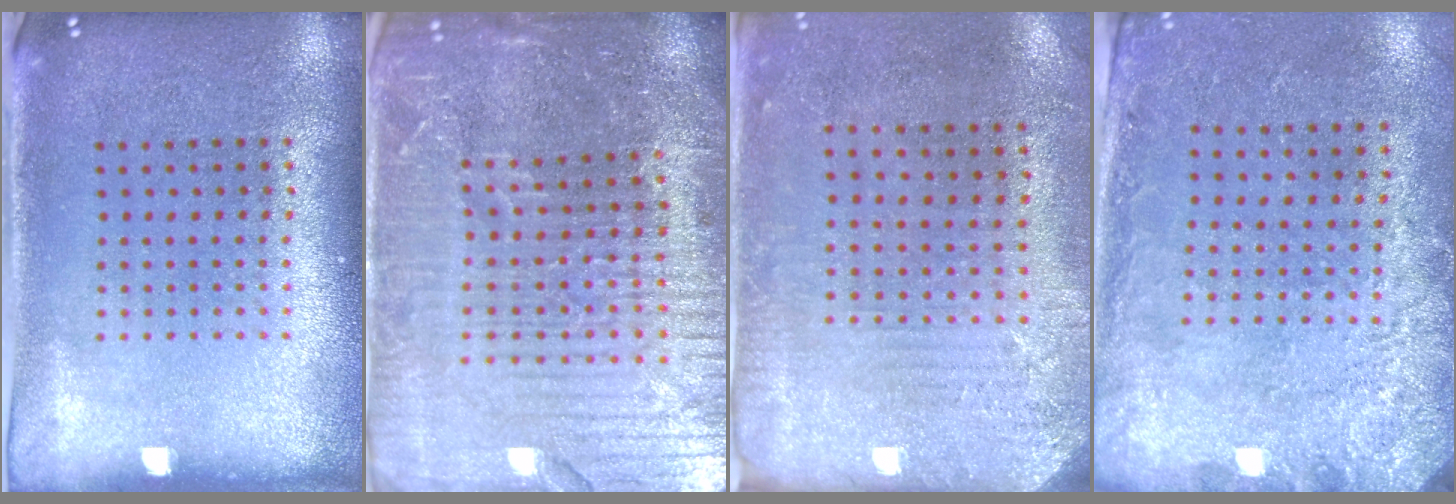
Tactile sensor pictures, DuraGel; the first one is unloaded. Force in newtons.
{"total": 6.2, "press": 5.5, "slide": 2.9}
{"total": 2.8, "press": 2.3, "slide": 1.5}
{"total": 2.8, "press": 1.9, "slide": 2.0}